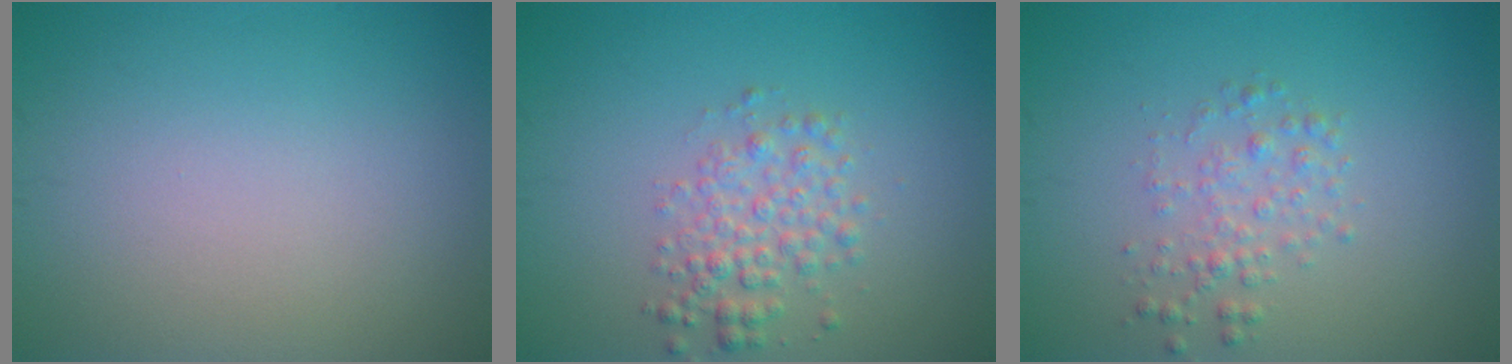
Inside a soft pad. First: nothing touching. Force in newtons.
{"total": 2.9, "press": 2.9, "slide": 0.1}
{"total": 1.9, "press": 1.9, "slide": 0.0}